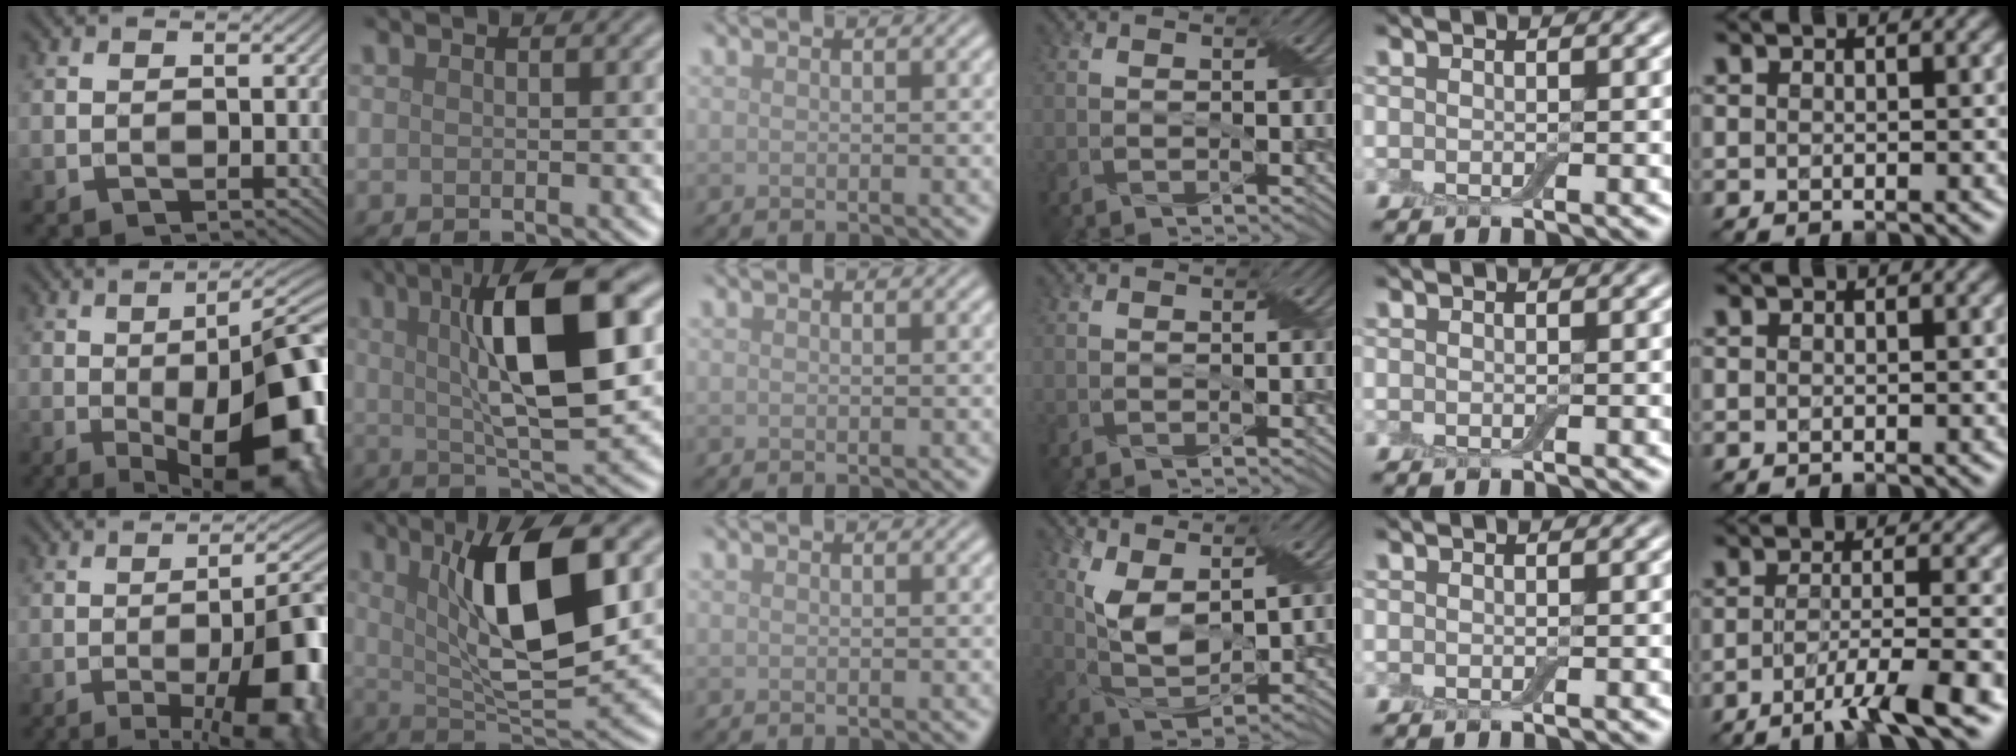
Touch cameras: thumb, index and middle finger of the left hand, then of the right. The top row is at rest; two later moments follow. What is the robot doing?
{"motion": "wrap", "object": "adhesive wrap"}